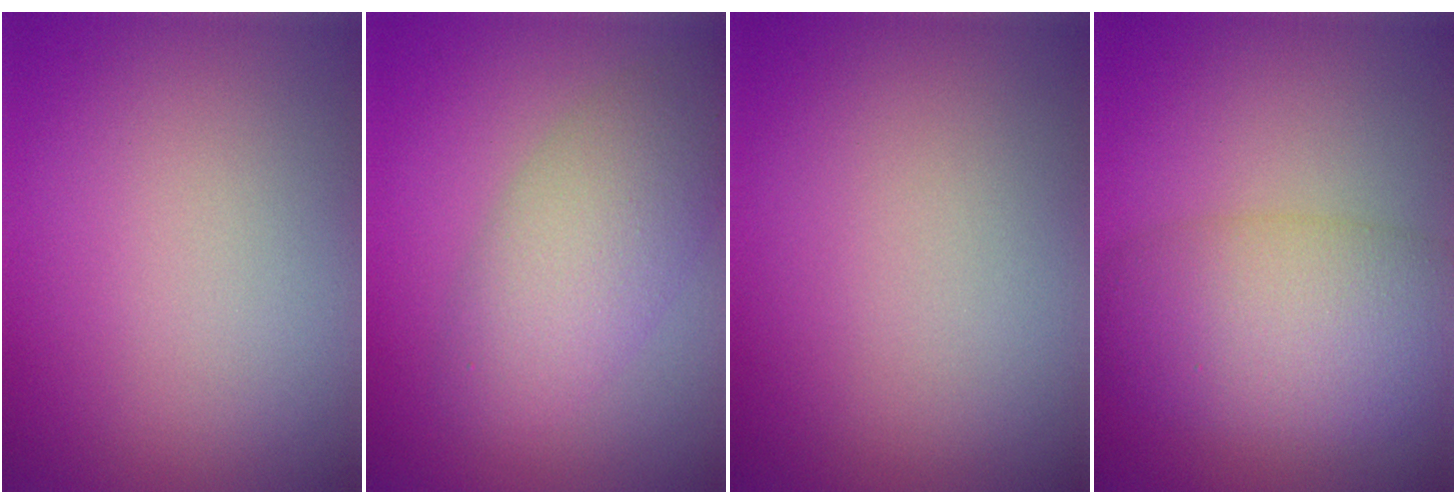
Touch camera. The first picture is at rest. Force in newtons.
{"total": 4.9, "press": 4.9, "slide": 0.5}
{"total": 0.0}
{"total": 6.8, "press": 6.8, "slide": 0.4}